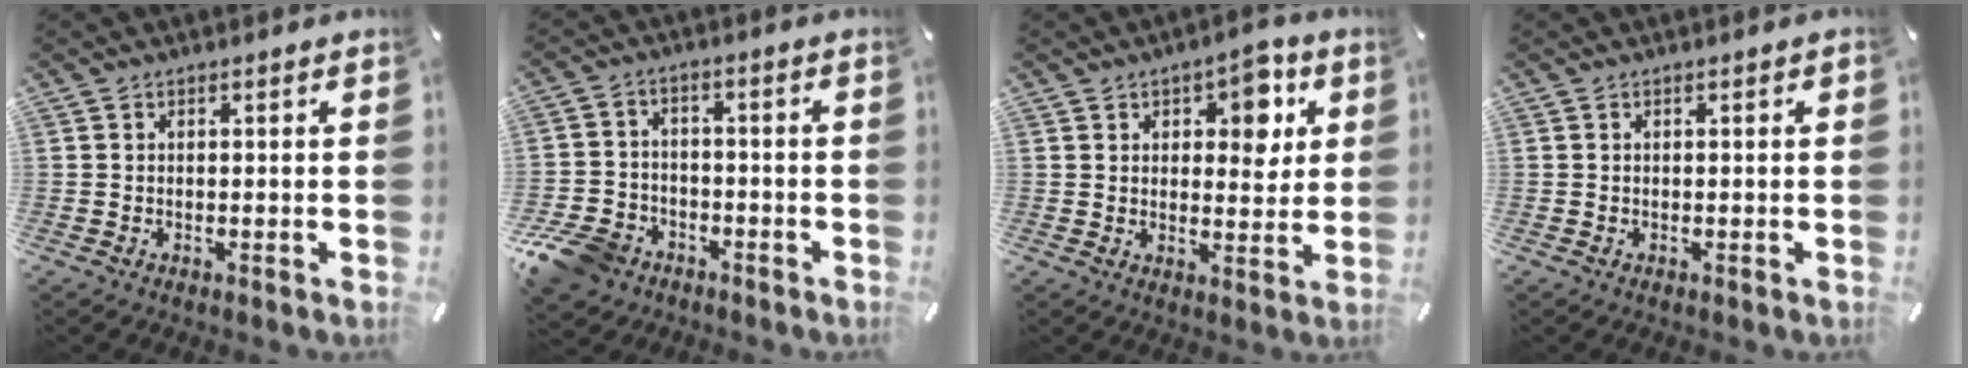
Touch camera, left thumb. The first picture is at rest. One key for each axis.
{"total": 9.0, "fx": -5.8, "fy": 6.3, "fz": 2.8, "tx": -0.069, "ty": 0.041, "tz": -0.110}
{"total": 8.0, "fx": 3.5, "fy": 5.0, "fz": 5.2, "tx": -0.050, "ty": -0.017, "tz": 0.051}
{"total": 0.0}